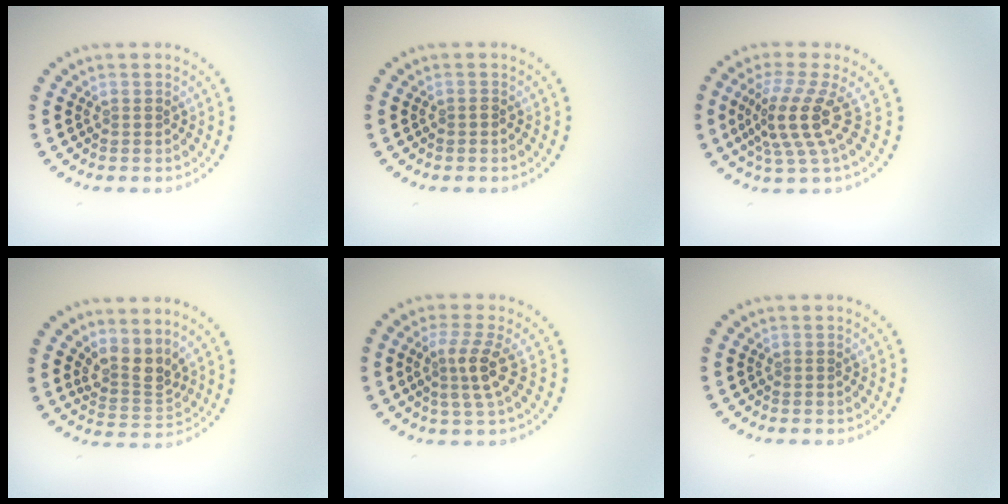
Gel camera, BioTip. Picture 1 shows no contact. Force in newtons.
{"total": 0.7, "press": 0.6, "slide": 0.3}
{"total": 4.3, "press": 3.0, "slide": 3.1}
{"total": 3.1, "press": 2.2, "slide": 2.1}
{"total": 2.9, "press": 2.4, "slide": 1.7}
{"total": 0.0}